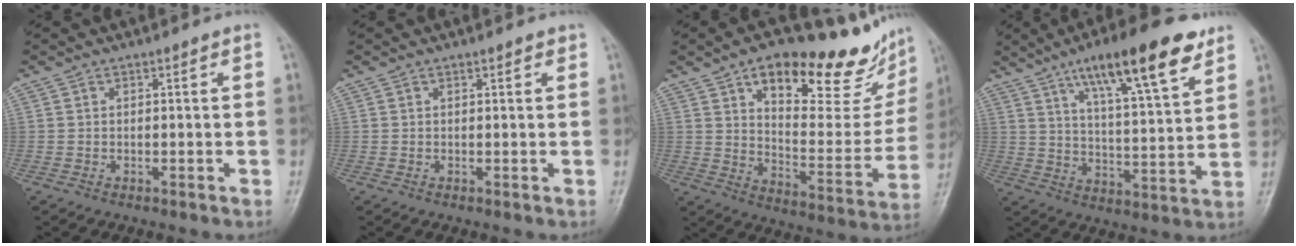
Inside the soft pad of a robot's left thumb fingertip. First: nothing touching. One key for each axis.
{"total": 1.0, "fx": 0.8, "fy": 0.4, "fz": 0.5, "tx": -0.007, "ty": -0.002, "tz": 0.007}
{"total": 25.1, "fx": 16.2, "fy": 9.6, "fz": 16.7, "tx": -0.179, "ty": -0.063, "tz": 0.240}
{"total": 18.1, "fx": 10.9, "fy": 4.4, "fz": 13.7, "tx": -0.194, "ty": -0.043, "tz": 0.176}